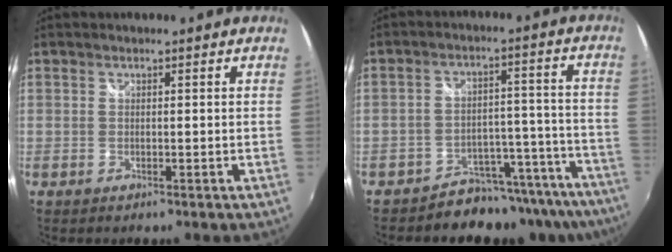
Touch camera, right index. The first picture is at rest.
{"total": 17.6, "force": [-15.7, 6.6, 4.6], "torque": [-0.047, 0.034, -0.217]}